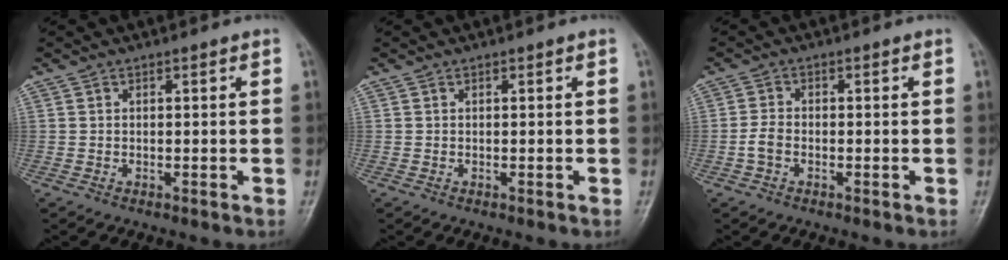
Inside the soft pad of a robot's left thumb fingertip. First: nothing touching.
{"total": 0.0}
{"total": 2.7, "force": [-1.0, 1.8, 1.7], "torque": [-0.038, 0.009, -0.025]}